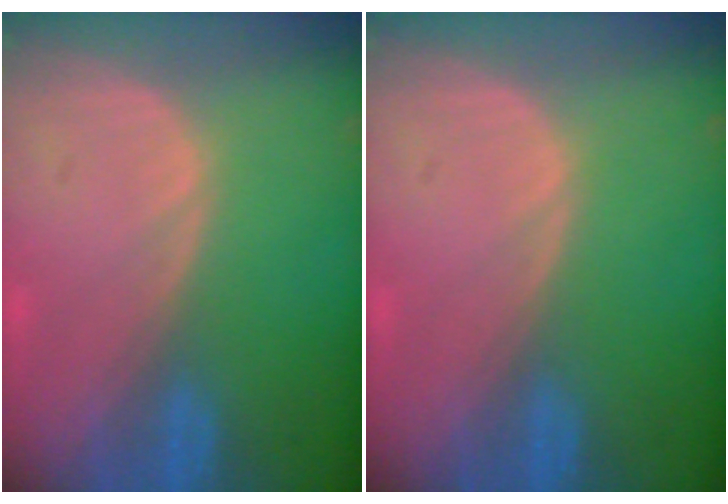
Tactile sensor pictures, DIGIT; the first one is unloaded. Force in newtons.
{"total": 0.0}